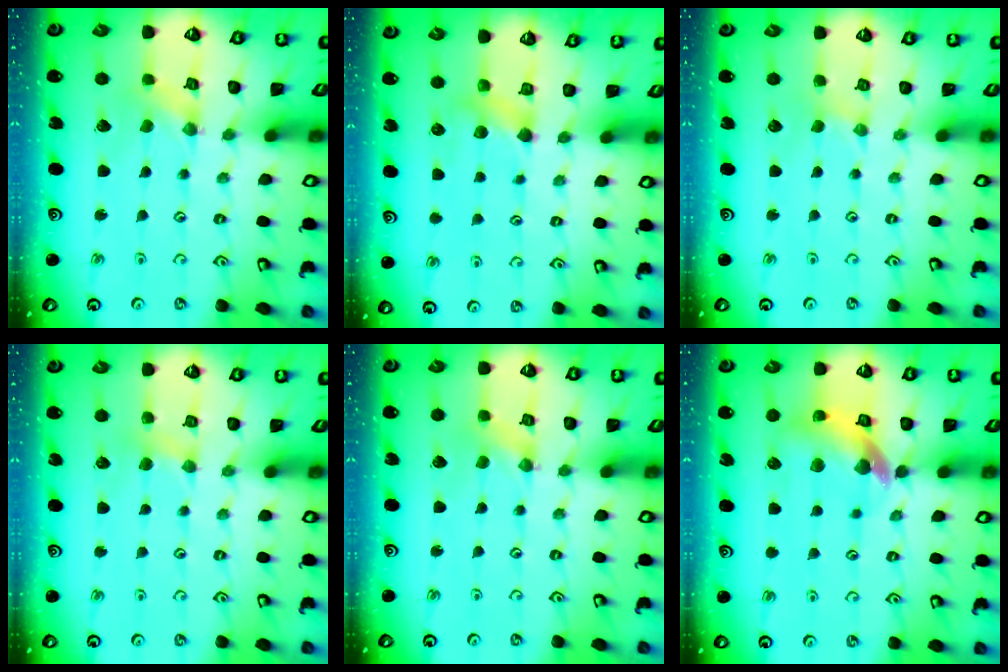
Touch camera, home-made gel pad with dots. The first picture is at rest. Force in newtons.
{"total": 4.4, "press": 4.3, "slide": 0.8}
{"total": 0.0}
{"total": 3.4, "press": 3.3, "slide": 0.5}
{"total": 0.0}
{"total": 10.3, "press": 10.2, "slide": 1.7}